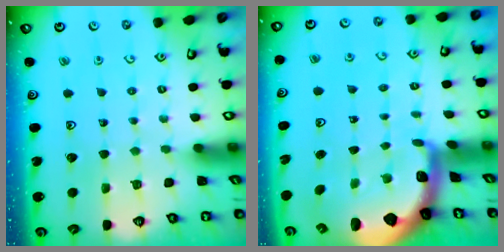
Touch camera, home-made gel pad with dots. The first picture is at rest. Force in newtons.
{"total": 2.9, "press": 2.9, "slide": 0.5}